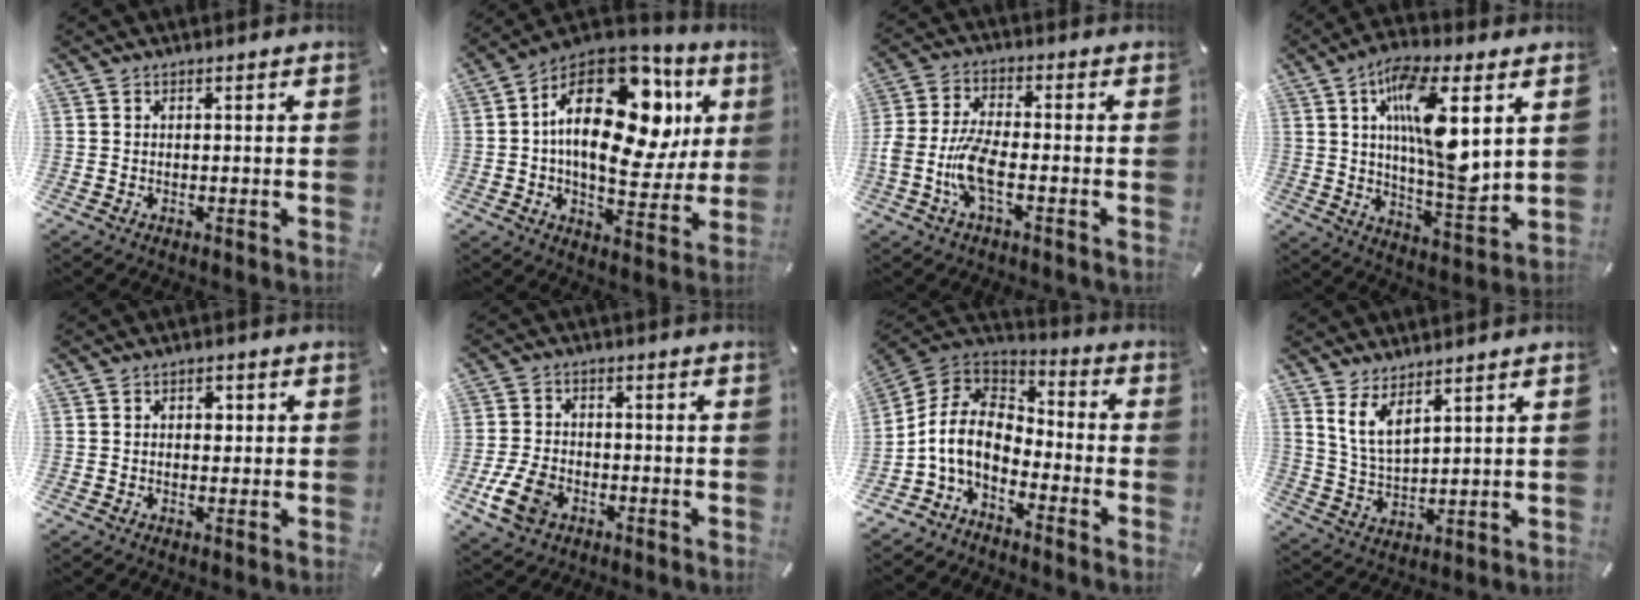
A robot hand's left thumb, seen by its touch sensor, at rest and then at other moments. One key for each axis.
{"total": 27.1, "fx": 7.1, "fy": 14.7, "fz": 21.7, "tx": -0.347, "ty": -0.036, "tz": 0.122}
{"total": 9.2, "fx": -3.2, "fy": 3.5, "fz": 7.8, "tx": -0.179, "ty": -0.008, "tz": -0.062}
{"total": 17.1, "fx": 4.8, "fy": 5.4, "fz": 15.5, "tx": -0.281, "ty": -0.020, "tz": 0.071}
{"total": 2.3, "fx": 0.3, "fy": 1.6, "fz": 1.7, "tx": -0.011, "ty": -0.002, "tz": -0.003}
{"total": 8.2, "fx": -3.3, "fy": 5.9, "fz": 4.6, "tx": -0.102, "ty": 0.007, "tz": -0.062}
{"total": 10.8, "fx": -4.9, "fy": 7.0, "fz": 6.5, "tx": -0.160, "ty": 0.016, "tz": -0.100}
{"total": 7.1, "fx": 5.2, "fy": 2.6, "fz": 4.2, "tx": -0.105, "ty": -0.021, "tz": 0.095}